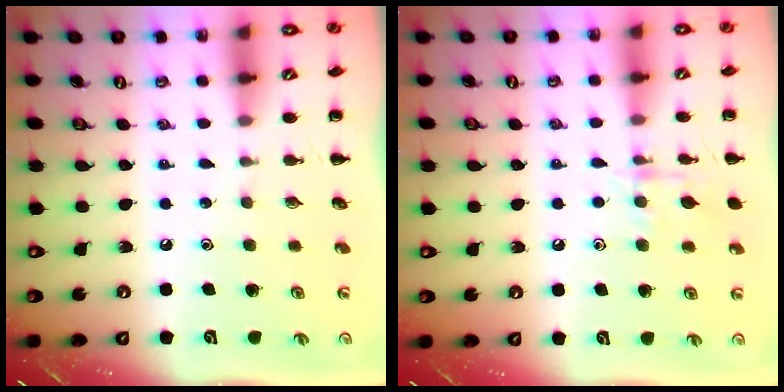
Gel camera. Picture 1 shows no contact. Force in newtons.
{"total": 8.6, "press": 8.5, "slide": 1.3}